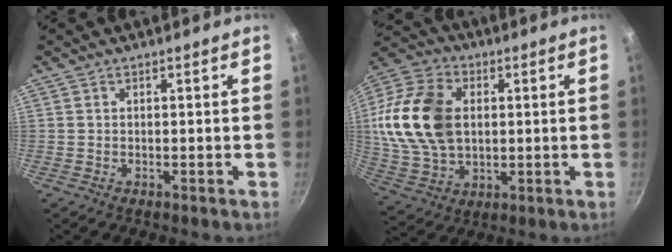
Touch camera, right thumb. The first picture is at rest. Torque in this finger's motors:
{"motor_torque": [0.12, 0.67, 0.43, -0.20, 0.44]}